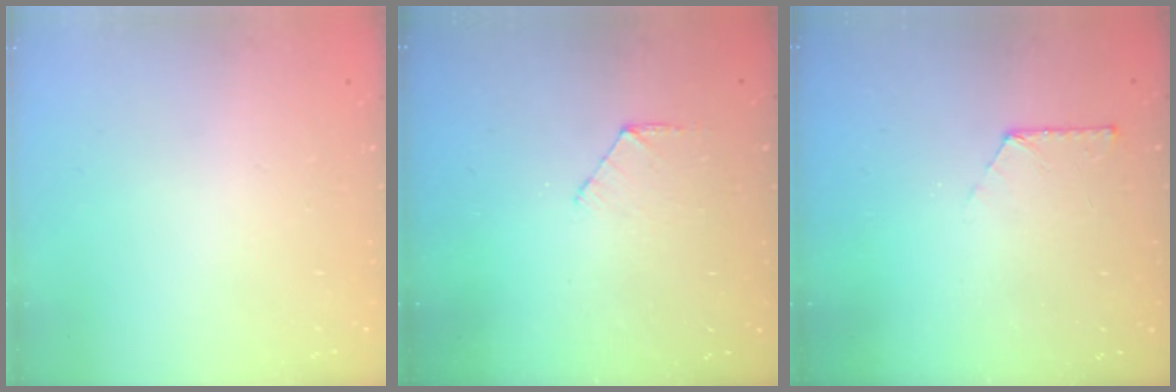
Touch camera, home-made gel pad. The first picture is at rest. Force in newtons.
{"total": 4.2, "press": 4.2, "slide": 0.5}
{"total": 5.4, "press": 5.4, "slide": 0.6}